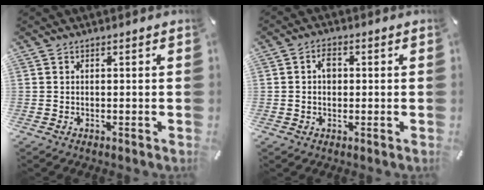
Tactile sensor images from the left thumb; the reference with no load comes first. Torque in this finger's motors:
{"motor_torque": [0.06, -0.10, 0.01, 0.04, 0.00]}